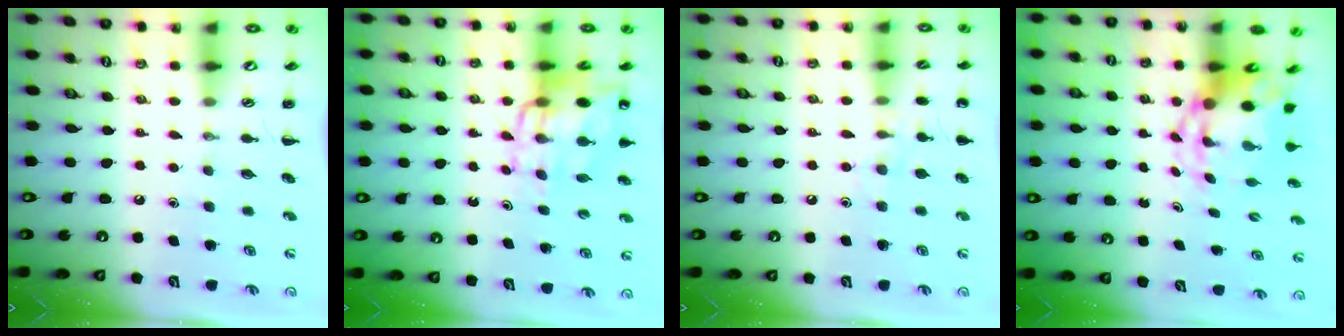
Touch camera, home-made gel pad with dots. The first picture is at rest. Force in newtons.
{"total": 13.0, "press": 12.7, "slide": 3.0}
{"total": 7.5, "press": 7.2, "slide": 2.0}
{"total": 5.7, "press": 5.6, "slide": 1.0}